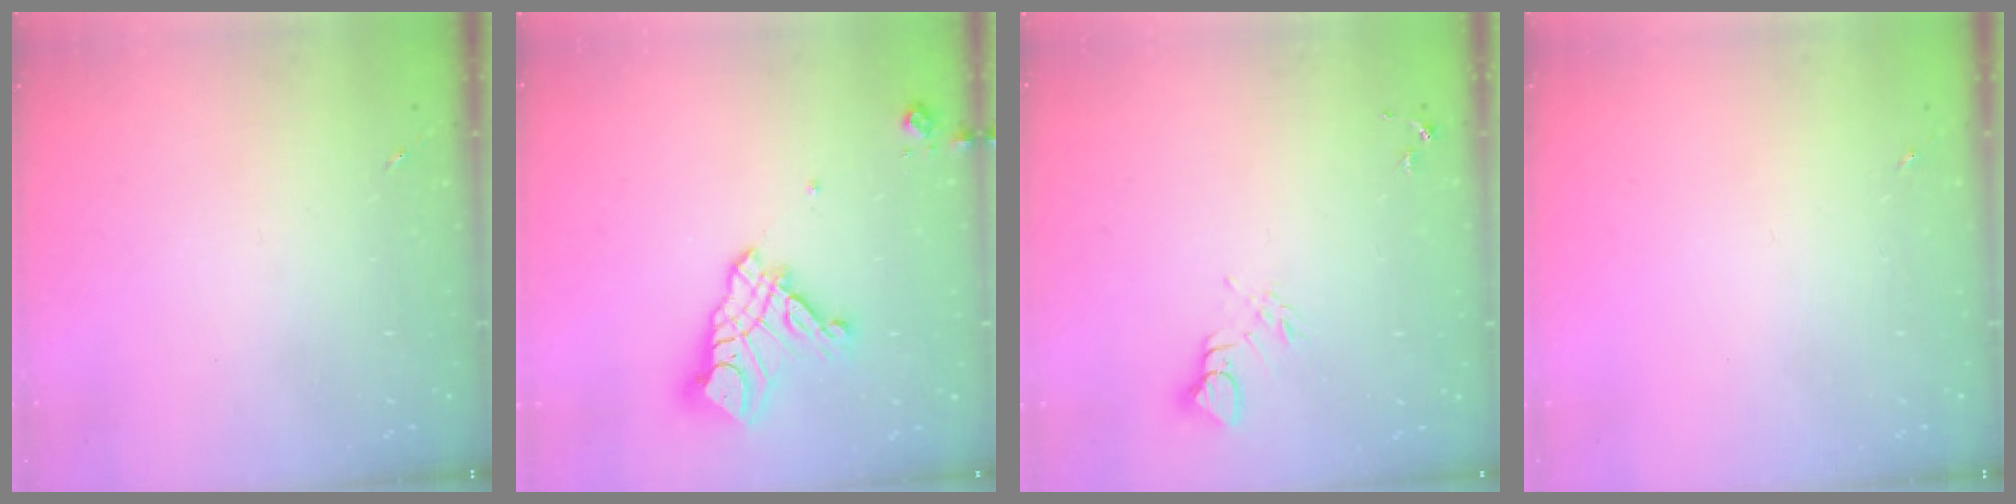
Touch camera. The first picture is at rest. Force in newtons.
{"total": 14.4, "press": 14.3, "slide": 1.5}
{"total": 5.0, "press": 4.9, "slide": 0.5}
{"total": 0.0}